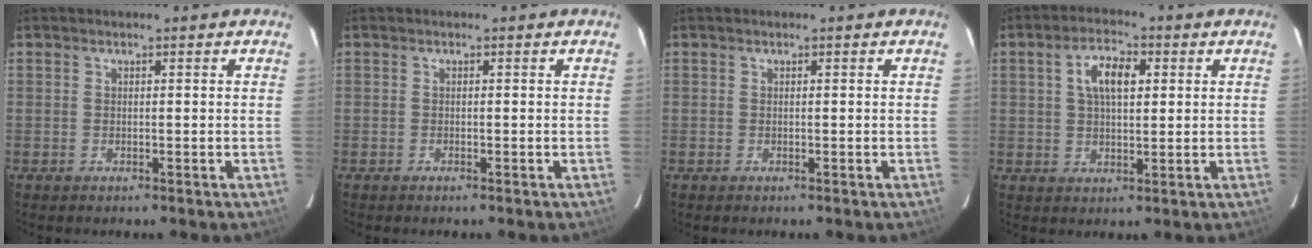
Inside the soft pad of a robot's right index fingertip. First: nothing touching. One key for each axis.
{"total": 0.0}
{"total": 0.0}
{"total": 6.7, "fx": 1.9, "fy": 3.3, "fz": 5.6, "tx": -0.101, "ty": 0.016, "tz": 0.035}